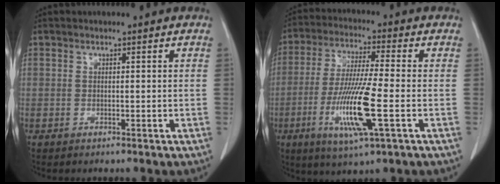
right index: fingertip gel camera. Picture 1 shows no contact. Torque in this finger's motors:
{"motor_torque": [1.88, -0.26, 0.57, 0.14]}